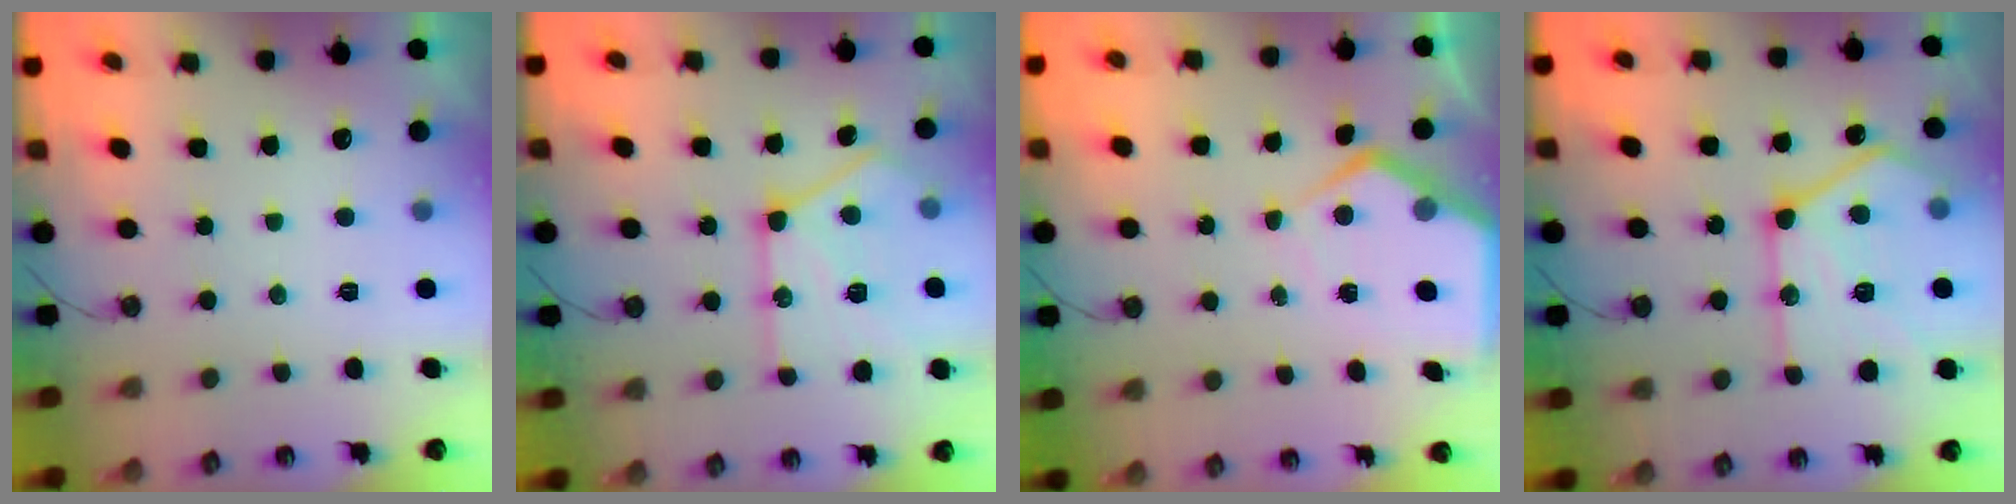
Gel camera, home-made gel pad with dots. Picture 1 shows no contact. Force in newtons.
{"total": 17.4, "press": 17.3, "slide": 0.8}
{"total": 7.1, "press": 7.1, "slide": 0.5}
{"total": 23.1, "press": 23.1, "slide": 2.0}